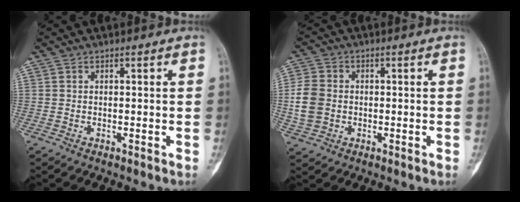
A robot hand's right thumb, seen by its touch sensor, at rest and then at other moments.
{"total": 7.2, "force": [-0.5, 5.9, 4.1], "torque": [-0.082, 0.006, -0.013]}